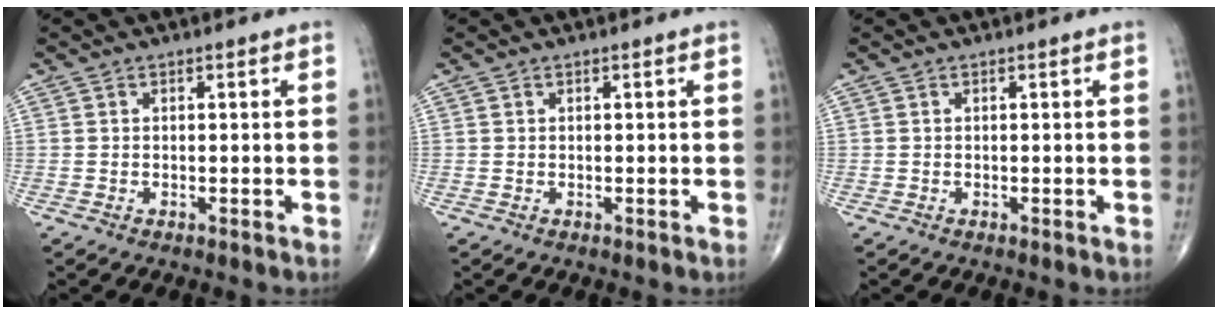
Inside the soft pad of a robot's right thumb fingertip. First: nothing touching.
{"total": 0.0}
{"total": 0.0}